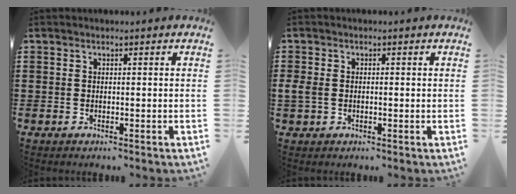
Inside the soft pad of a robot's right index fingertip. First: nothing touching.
{"total": 1.6, "force": [-0.4, 1.1, 1.1], "torque": [-0.032, -0.002, -0.012]}